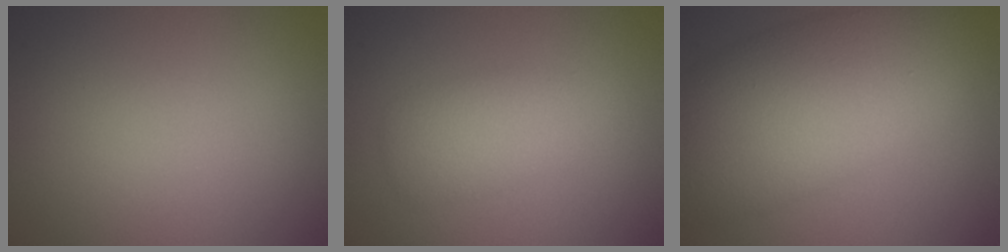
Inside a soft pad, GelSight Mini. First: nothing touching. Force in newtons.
{"total": 2.6, "press": 2.6, "slide": 0.1}
{"total": 10.5, "press": 10.5, "slide": 0.2}